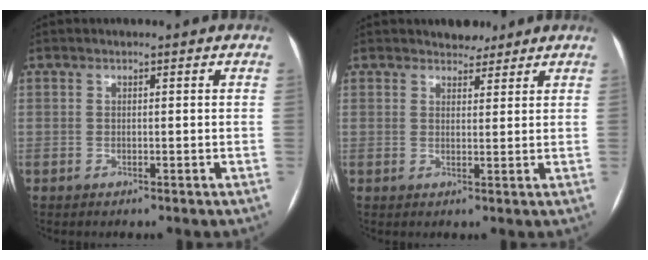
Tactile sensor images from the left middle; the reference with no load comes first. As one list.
[{"total": 3.0, "force": [2.6, 1.4, 0.5], "torque": [-0.005, 0.001, 0.037]}]